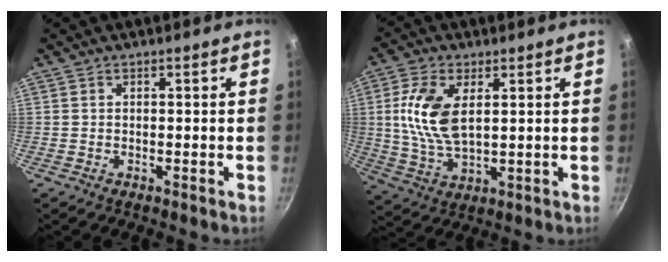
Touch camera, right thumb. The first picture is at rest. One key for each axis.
{"total": 11.5, "fx": 2.5, "fy": 6.1, "fz": 9.4, "tx": -0.187, "ty": -0.009, "tz": 0.053}